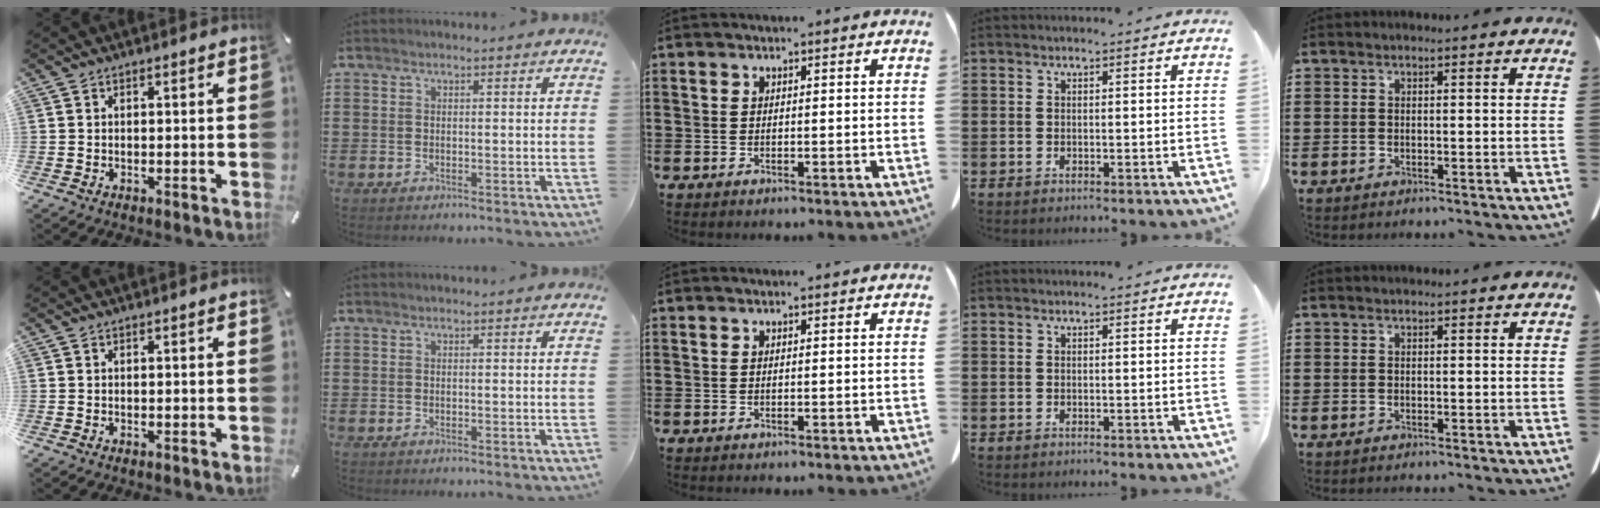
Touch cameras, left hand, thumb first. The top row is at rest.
{}